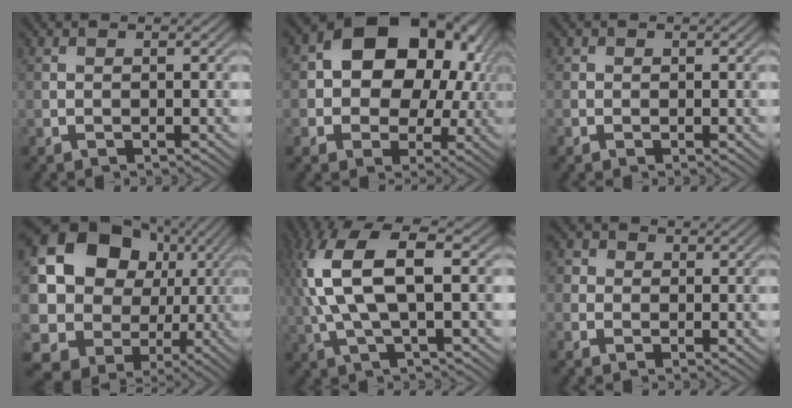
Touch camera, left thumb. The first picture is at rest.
{"total": 13.5, "force": [2.3, 10.3, 8.5], "torque": [-0.121, 0.015, 0.025]}
{"total": 1.0, "force": [0.0, 1.0, 0.0], "torque": [0.006, -0.001, -0.004]}
{"total": 16.7, "force": [2.4, 14.3, 8.3], "torque": [-0.191, -0.009, 0.045]}
{"total": 11.2, "force": [2.1, 4.0, 10.3], "torque": [-0.236, 0.012, 0.037]}
{"total": 2.5, "force": [0.5, 2.3, 0.8], "torque": [-0.023, 0.006, -0.006]}